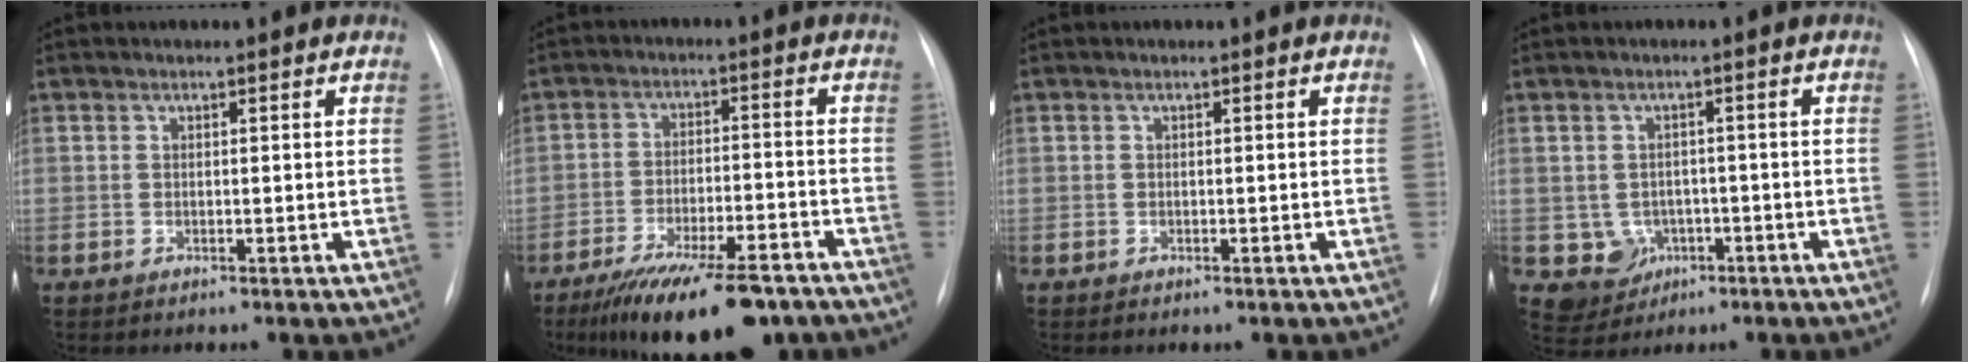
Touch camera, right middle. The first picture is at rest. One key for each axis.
{"total": 15.8, "fx": -11.9, "fy": 4.2, "fz": 9.6, "tx": -0.135, "ty": -0.009, "tz": -0.185}
{"total": 0.0}
{"total": 4.8, "fx": -1.4, "fy": 4.5, "fz": 1.0, "tx": -0.015, "ty": 0.008, "tz": -0.011}